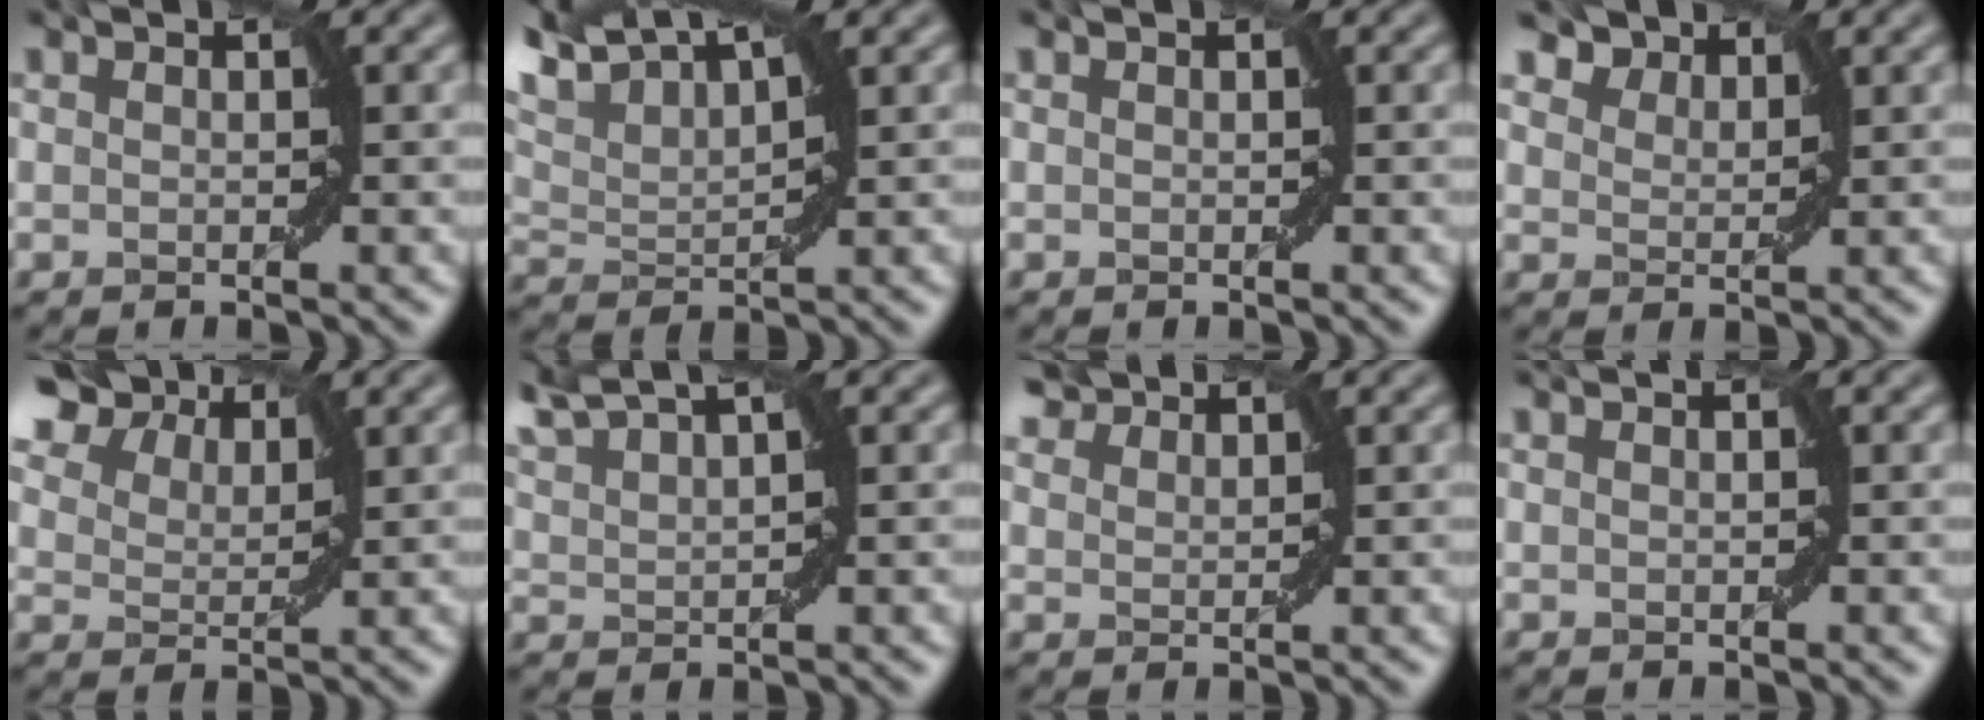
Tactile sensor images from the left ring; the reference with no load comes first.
{"total": 7.7, "force": [6.5, 1.7, 3.9], "torque": [-0.097, 0.028, 0.111]}
{"total": 0.0}
{"total": 3.3, "force": [2.9, 1.4, 0.8], "torque": [-0.029, -0.006, 0.063]}
{"total": 8.2, "force": [6.3, 3.9, 3.5], "torque": [-0.095, 0.015, 0.115]}
{"total": 5.5, "force": [4.6, 1.1, 2.9], "torque": [-0.067, 0.025, 0.070]}
{"total": 3.2, "force": [3.0, 0.8, 0.7], "torque": [-0.022, 0.011, 0.056]}
{"total": 0.0}